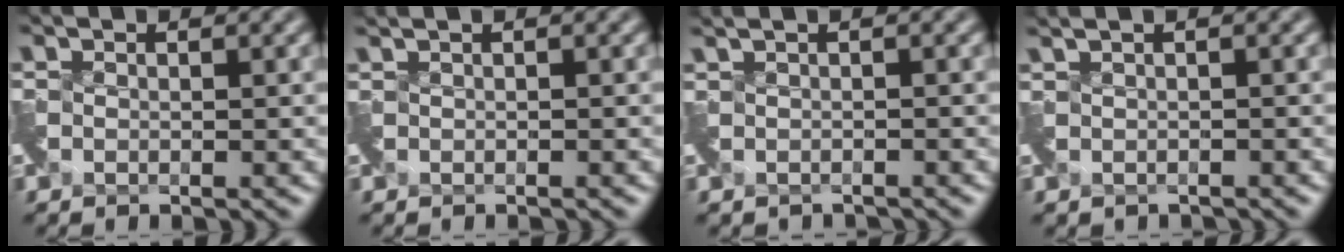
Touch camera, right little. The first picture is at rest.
{"total": 0.8, "force": [0.0, 0.2, 0.8], "torque": [-0.014, -0.007, -0.004]}
{"total": 1.8, "force": [-0.7, 1.0, 1.4], "torque": [-0.027, -0.017, -0.014]}
{"total": 1.8, "force": [-0.3, 1.0, 1.5], "torque": [-0.031, -0.013, -0.004]}